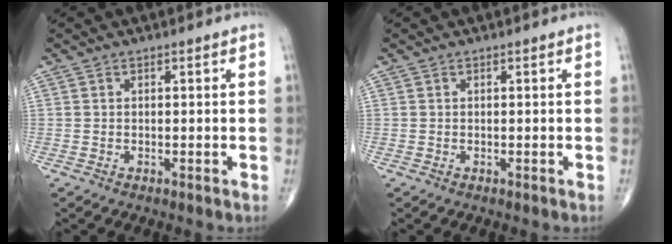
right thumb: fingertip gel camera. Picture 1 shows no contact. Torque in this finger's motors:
{"motor_torque": [0.00, 0.00, -0.01, -0.01, 0.00]}